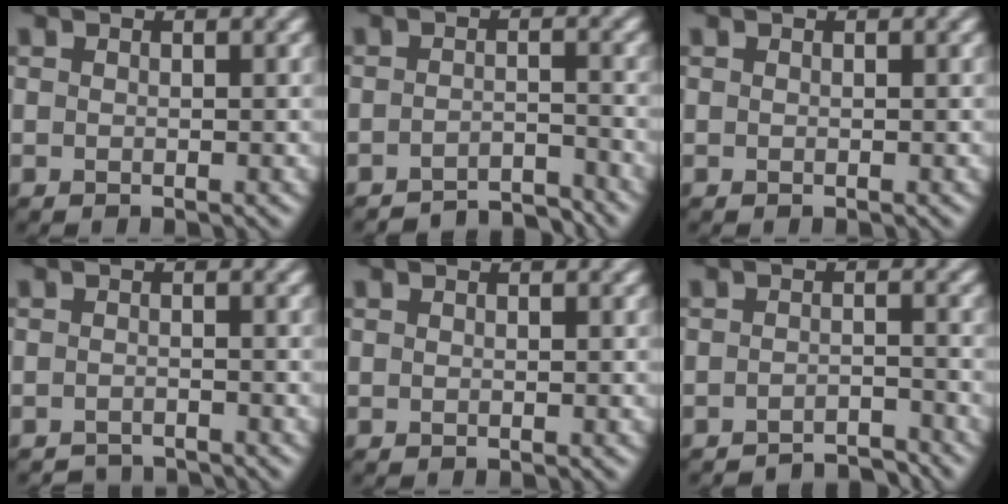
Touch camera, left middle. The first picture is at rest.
{"total": 3.7, "force": [-3.6, 0.4, 0.8], "torque": [-0.009, 0.003, -0.057]}
{"total": 0.0}
{"total": 2.0, "force": [-2.0, 0.2, 0.1], "torque": [0.007, 0.002, -0.033]}
{"total": 0.0}
{"total": 3.2, "force": [-3.1, 0.3, 0.7], "torque": [-0.005, 0.005, -0.049]}